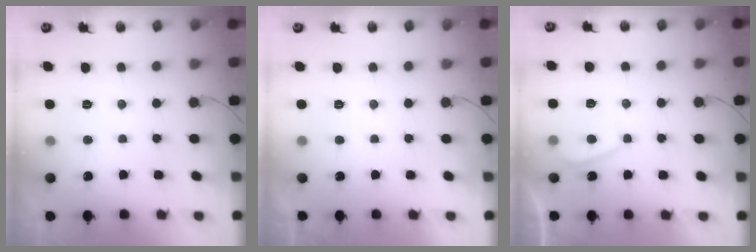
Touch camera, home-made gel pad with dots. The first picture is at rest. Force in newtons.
{"total": 2.3, "press": 2.3, "slide": 0.4}
{"total": 2.8, "press": 2.8, "slide": 0.7}